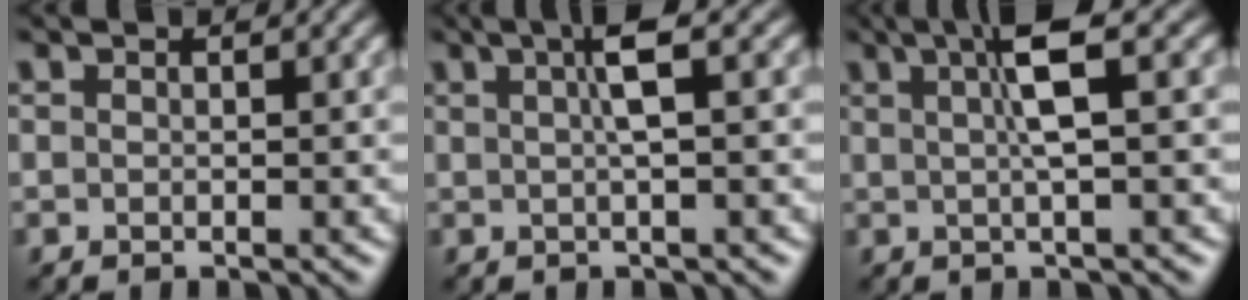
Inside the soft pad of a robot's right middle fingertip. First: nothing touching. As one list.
[{"total": 3.1, "force": [0.8, 0.5, 2.9], "torque": [-0.049, 0.009, 0.012]}, {"total": 4.3, "force": [1.2, 0.6, 4.1], "torque": [-0.075, 0.007, 0.020]}]